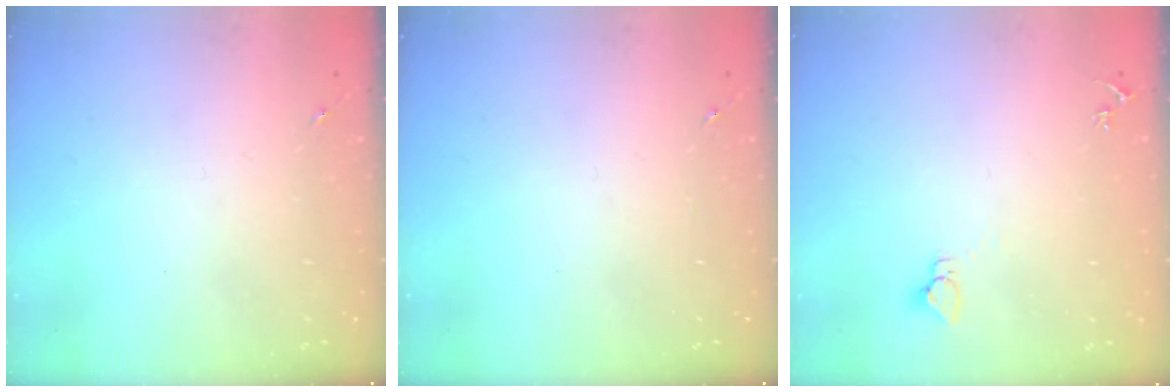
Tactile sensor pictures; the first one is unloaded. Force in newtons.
{"total": 0.0}
{"total": 2.9, "press": 2.9, "slide": 0.1}